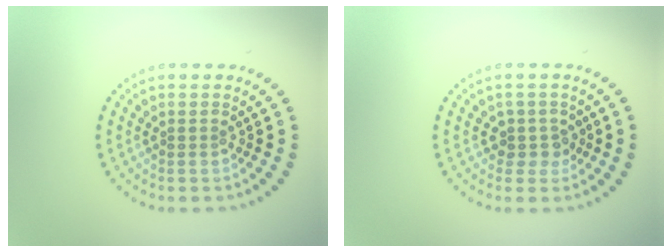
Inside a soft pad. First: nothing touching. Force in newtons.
{"total": 1.9, "press": 1.5, "slide": 1.1}